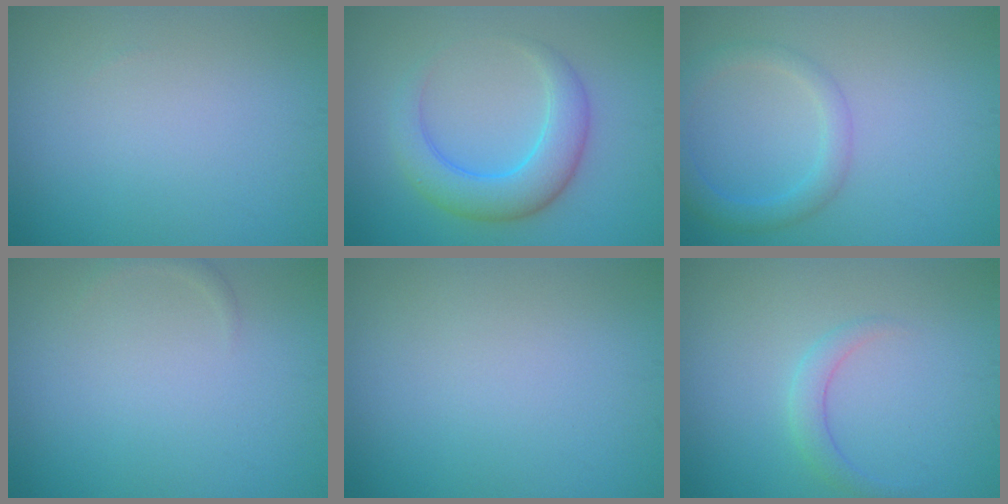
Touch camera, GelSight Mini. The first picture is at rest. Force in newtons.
{"total": 4.1, "press": 4.1, "slide": 0.1}
{"total": 2.8, "press": 2.8, "slide": 0.2}
{"total": 0.7, "press": 0.7, "slide": 0.0}
{"total": 0.0}
{"total": 1.7, "press": 1.7, "slide": 0.1}